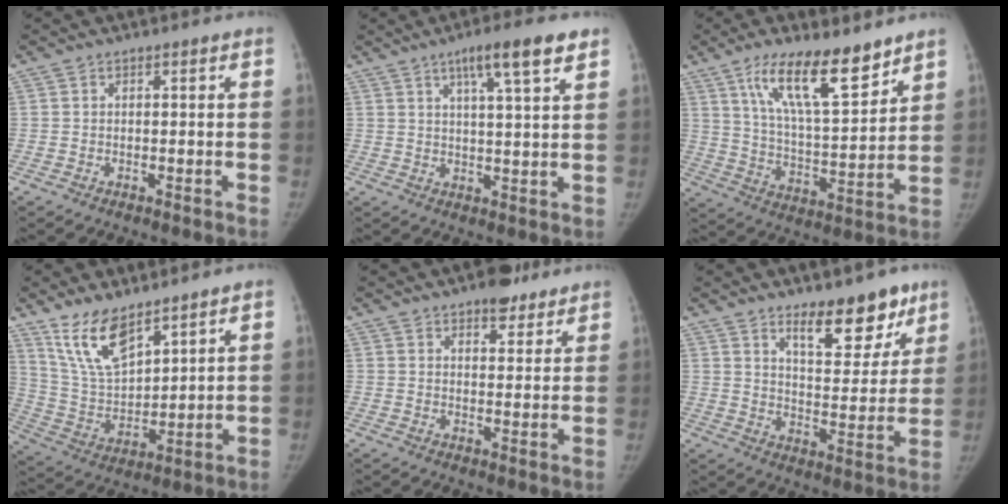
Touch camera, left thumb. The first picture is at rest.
{"total": 9.3, "force": [5.4, 1.1, 7.4], "torque": [-0.111, -0.017, 0.082]}
{"total": 16.0, "force": [10.5, 4.8, 11.0], "torque": [-0.162, -0.062, 0.193]}
{"total": 12.2, "force": [8.6, 4.8, 7.2], "torque": [-0.118, -0.047, 0.184]}
{"total": 6.0, "force": [4.4, 2.9, 2.8], "torque": [-0.011, -0.024, 0.062]}
{"total": 12.9, "force": [9.0, 5.5, 7.5], "torque": [-0.057, -0.062, 0.138]}